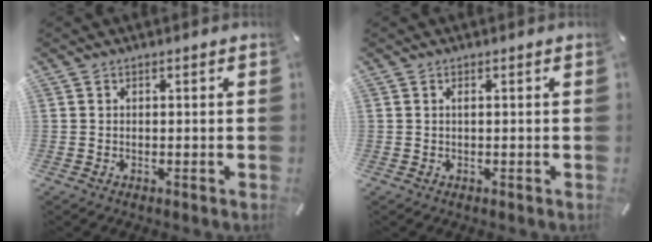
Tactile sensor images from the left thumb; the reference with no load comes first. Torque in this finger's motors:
{"motor_torque": [-0.06, 0.17, 0.00, -0.46, 0.00]}